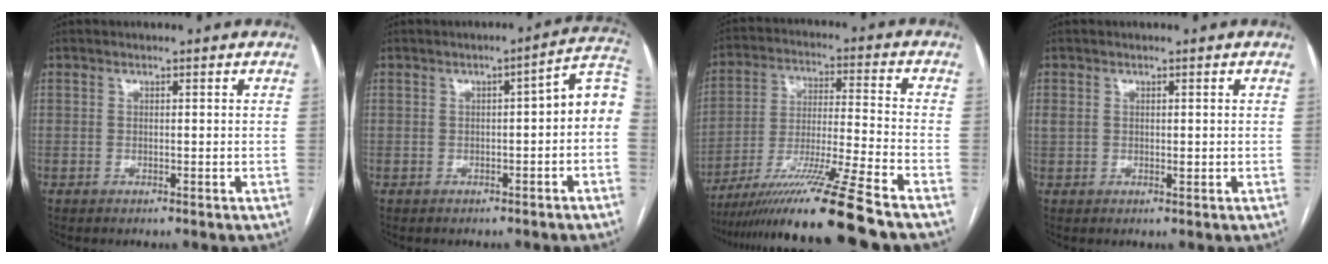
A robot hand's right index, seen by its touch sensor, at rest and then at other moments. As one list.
[{"total": 6.9, "force": [-0.8, 1.5, 6.7], "torque": [-0.080, 0.031, -0.014]}, {"total": 17.3, "force": [-13.8, -2.5, 10.2], "torque": [-0.192, -0.027, -0.240]}, {"total": 1.8, "force": [0.3, 1.2, 1.3], "torque": [-0.031, 0.009, 0.012]}]